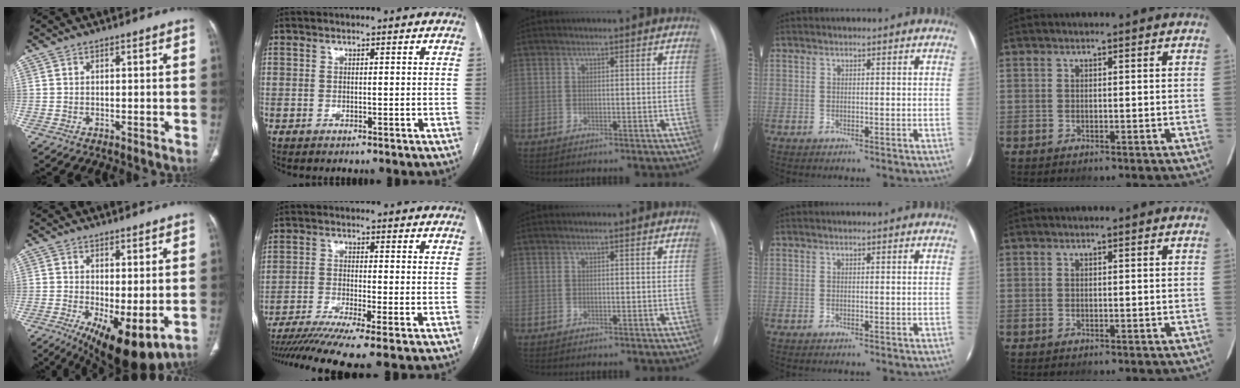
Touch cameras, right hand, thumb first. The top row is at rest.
{"thumb": {"total": 11.8, "force": [-3.5, 4.3, 10.4], "torque": [-0.162, -0.022, -0.038]}, "index": {"total": 11.4, "force": [-8.8, -1.0, 7.1], "torque": [-0.107, -0.023, -0.142]}}